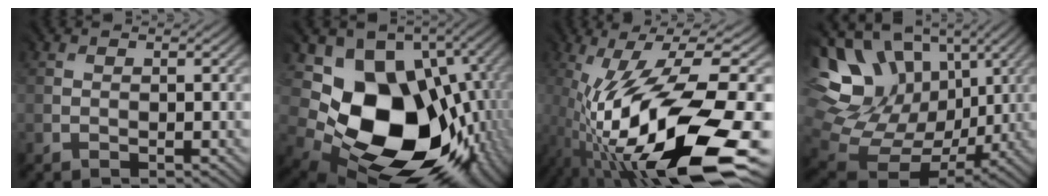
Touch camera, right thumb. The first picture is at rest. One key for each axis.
{"total": 17.9, "fx": -0.4, "fy": 13.8, "fz": 11.4, "tx": -0.165, "ty": -0.051, "tz": 0.024}
{"total": 18.7, "fx": -7.0, "fy": 5.8, "fz": 16.3, "tx": -0.306, "ty": -0.011, "tz": -0.119}
{"total": 17.4, "fx": 4.3, "fy": 13.8, "fz": 9.7, "tx": -0.222, "ty": 0.003, "tz": 0.105}